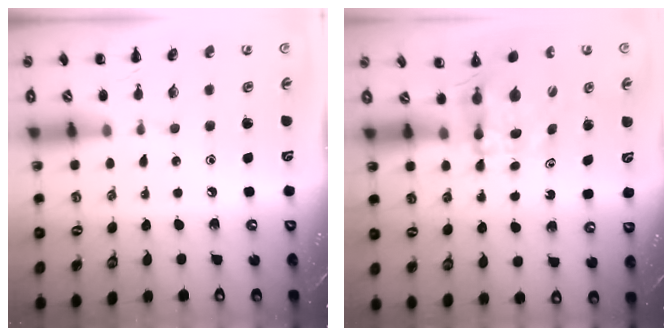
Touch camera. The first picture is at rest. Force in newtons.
{"total": 3.9, "press": 3.9, "slide": 0.1}